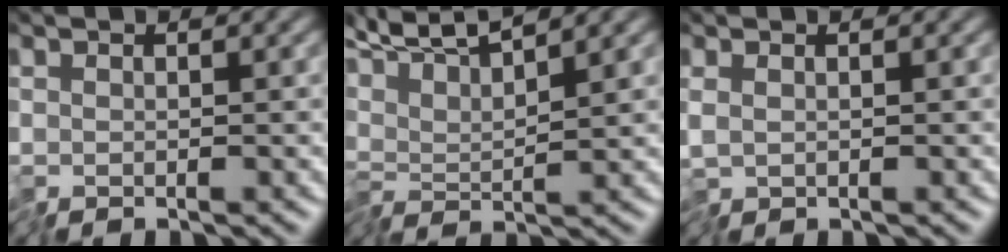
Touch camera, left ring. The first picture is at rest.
{"total": 4.5, "force": [3.3, 0.4, 3.0], "torque": [-0.059, 0.020, 0.053]}
{"total": 0.6, "force": [0.0, 0.2, 0.6], "torque": [-0.017, -0.002, 0.000]}